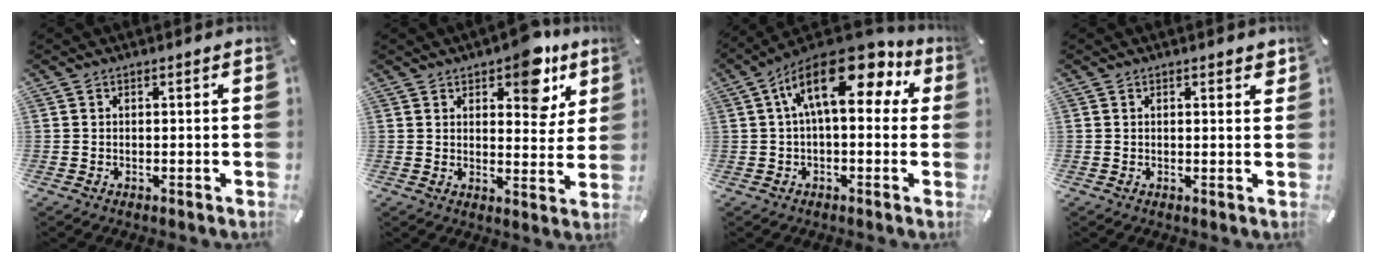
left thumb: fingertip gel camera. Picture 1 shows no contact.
{"total": 11.4, "force": [7.5, 5.8, 6.4], "torque": [-0.067, -0.047, 0.127]}
{"total": 17.0, "force": [6.5, 7.7, 13.7], "torque": [-0.242, -0.038, 0.108]}
{"total": 1.5, "force": [0.9, 0.8, 1.0], "torque": [-0.005, -0.004, 0.012]}